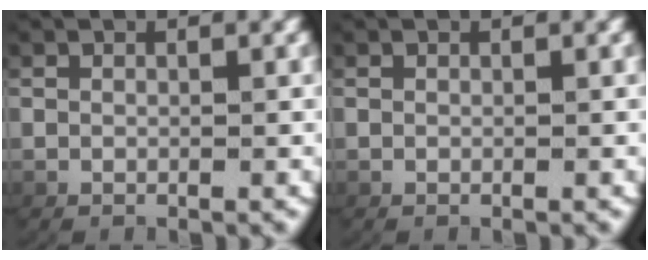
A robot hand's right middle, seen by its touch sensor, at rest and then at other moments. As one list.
[{"total": 0.0}]